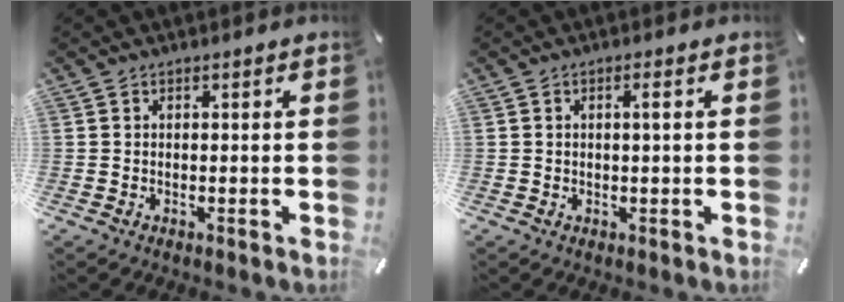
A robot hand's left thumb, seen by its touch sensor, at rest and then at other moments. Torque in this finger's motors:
{"motor_torque": [-0.05, -0.39, 0.13, 0.11, 0.01]}